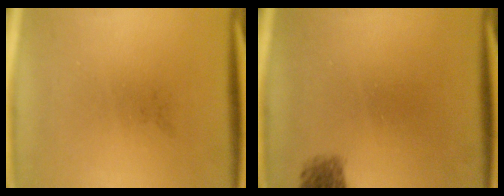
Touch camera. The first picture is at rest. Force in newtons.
{"total": 1.8}